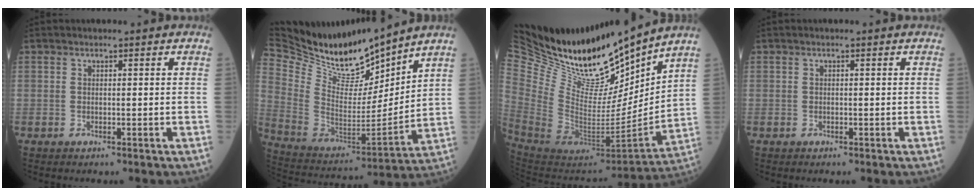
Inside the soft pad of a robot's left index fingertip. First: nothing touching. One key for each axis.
{"total": 22.6, "fx": 20.2, "fy": 5.5, "fz": 8.4, "tx": -0.191, "ty": -0.021, "tz": 0.366}
{"total": 27.6, "fx": 24.9, "fy": 5.7, "fz": 10.6, "tx": -0.217, "ty": -0.062, "tz": 0.430}
{"total": 0.0}